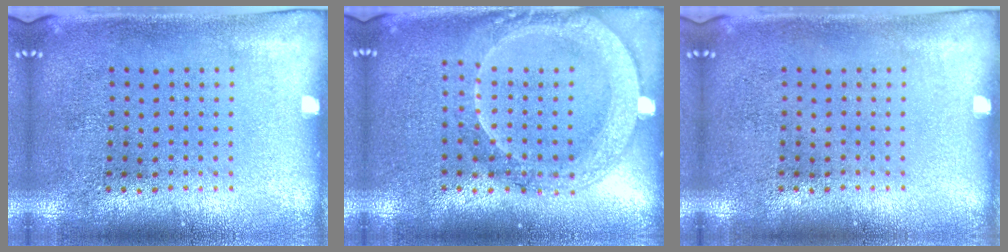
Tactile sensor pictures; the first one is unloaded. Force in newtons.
{"total": 2.0, "press": 1.9, "slide": 0.8}
{"total": 0.0}